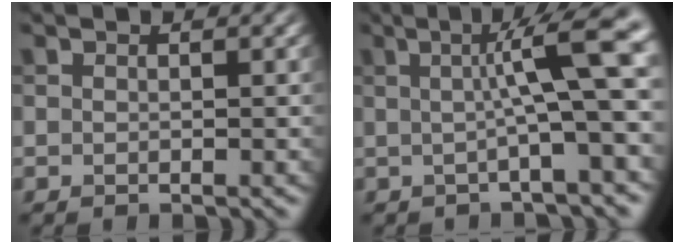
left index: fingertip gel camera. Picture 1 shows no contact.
{"total": 8.1, "force": [1.1, 1.2, 8.0], "torque": [-0.103, 0.014, 0.011]}